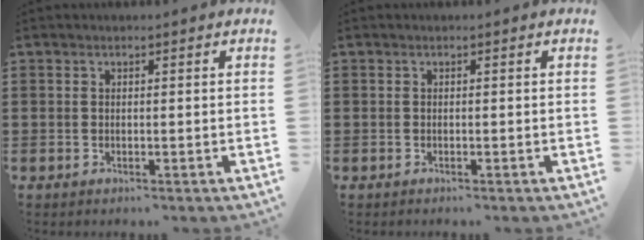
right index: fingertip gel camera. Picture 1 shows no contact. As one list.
[{"total": 0.0}]